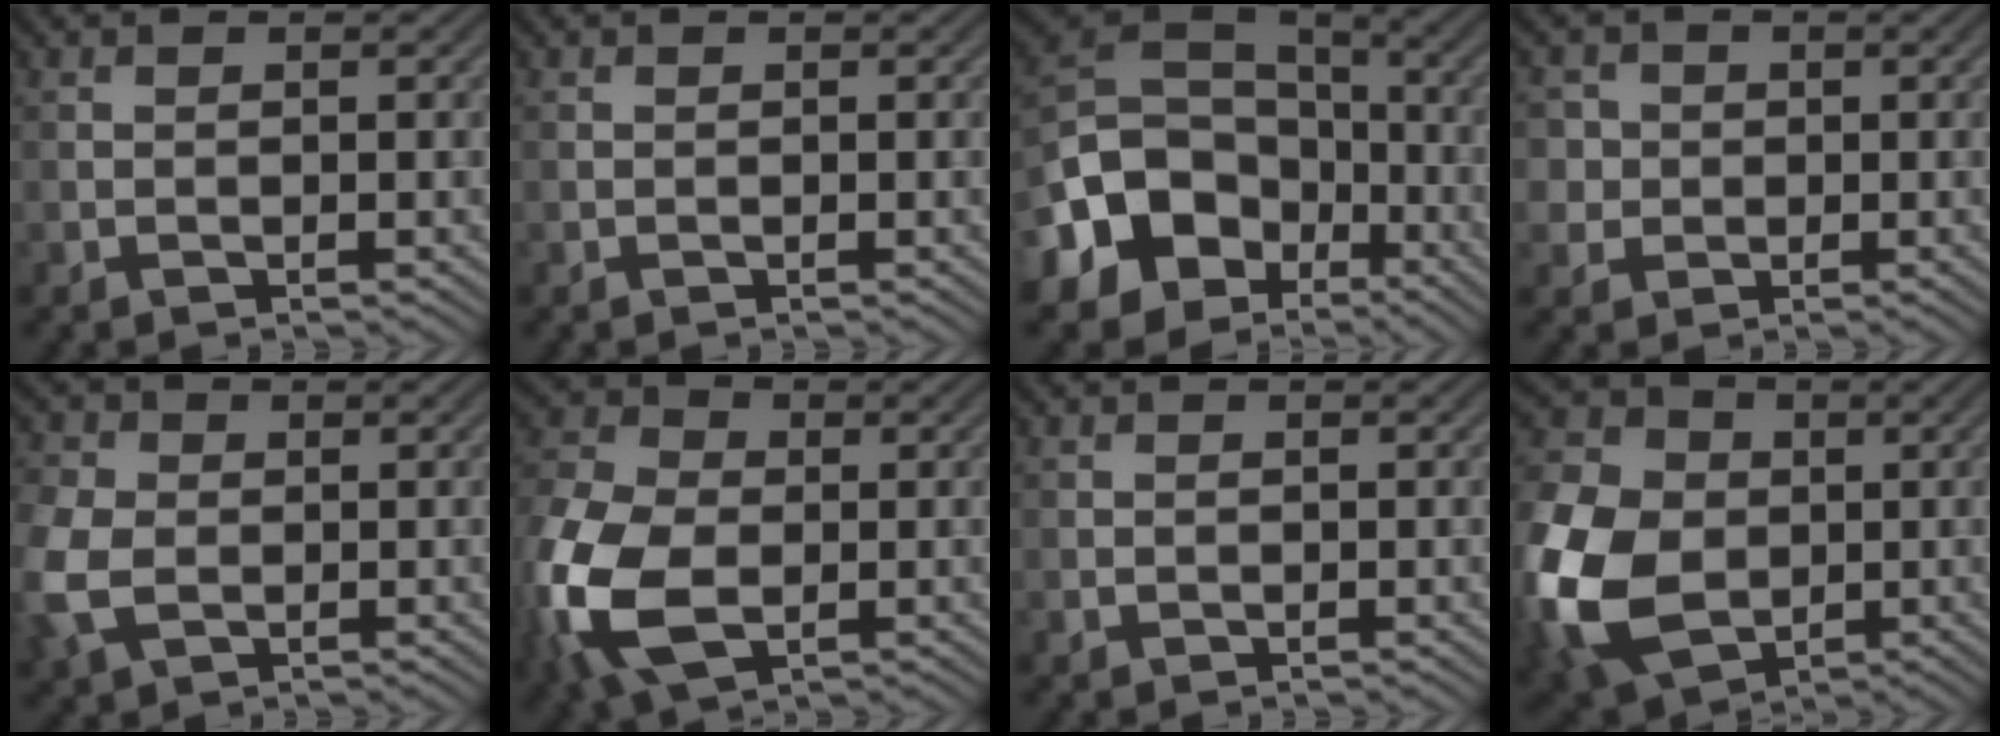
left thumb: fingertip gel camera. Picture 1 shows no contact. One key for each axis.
{"total": 0.0}
{"total": 15.9, "fx": -6.2, "fy": 11.8, "fz": 8.7, "tx": -0.204, "ty": -0.028, "tz": -0.119}
{"total": 4.3, "fx": 0.9, "fy": 4.1, "fz": 1.1, "tx": -0.033, "ty": 0.004, "tz": 0.011}
{"total": 7.4, "fx": -1.0, "fy": 5.5, "fz": 4.8, "tx": -0.161, "ty": -0.008, "tz": -0.027}
{"total": 14.2, "fx": -3.1, "fy": 9.3, "fz": 10.3, "tx": -0.288, "ty": -0.030, "tz": -0.061}
{"total": 0.6, "fx": -0.1, "fy": 0.5, "fz": 0.2, "tx": -0.001, "ty": -0.004, "tz": -0.002}
{"total": 16.4, "fx": -2.6, "fy": 12.3, "fz": 10.6, "tx": -0.297, "ty": -0.012, "tz": -0.057}